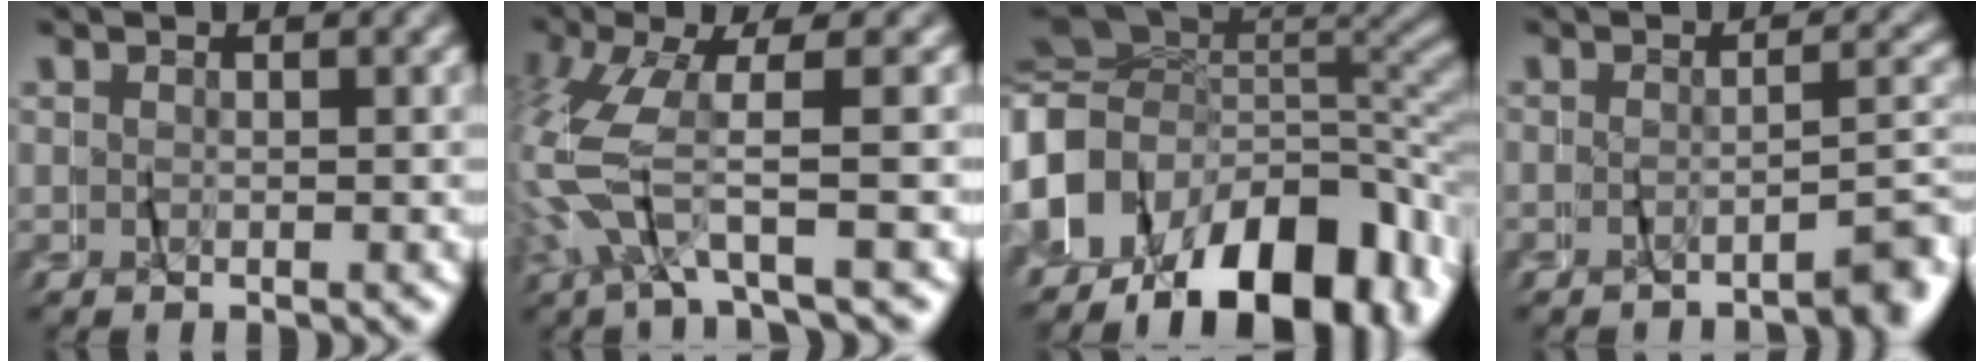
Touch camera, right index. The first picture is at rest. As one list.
[{"total": 5.3, "force": [-1.6, 1.4, 4.8], "torque": [-0.144, -0.014, -0.021]}, {"total": 21.3, "force": [-5.2, 16.5, 12.4], "torque": [-0.250, -0.029, -0.088]}, {"total": 3.5, "force": [-3.0, -0.3, 1.7], "torque": [-0.015, 0.008, -0.056]}]